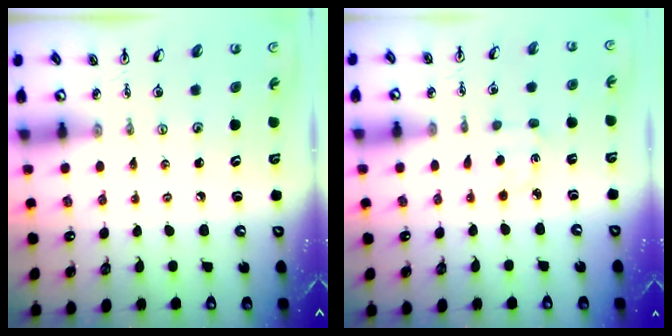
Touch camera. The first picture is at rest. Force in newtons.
{"total": 2.3, "press": 2.3, "slide": 0.3}